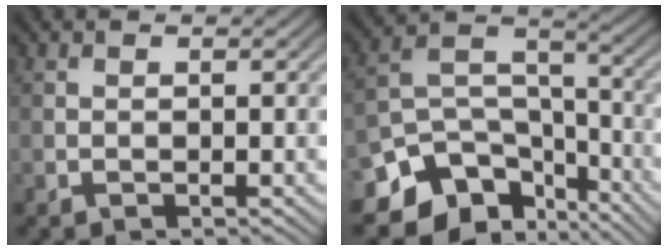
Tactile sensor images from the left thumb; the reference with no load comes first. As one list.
[{"total": 12.7, "force": [-8.5, 8.0, 5.1], "torque": [-0.117, -0.018, -0.134]}]